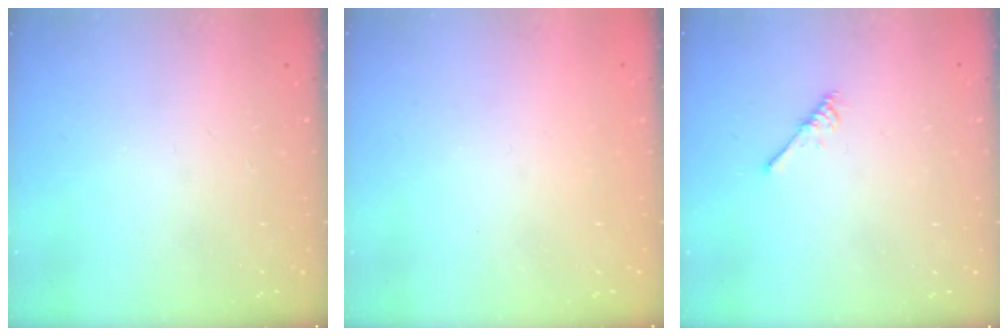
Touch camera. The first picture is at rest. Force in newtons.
{"total": 0.8, "press": 0.7, "slide": 0.3}
{"total": 2.7, "press": 2.7, "slide": 0.5}